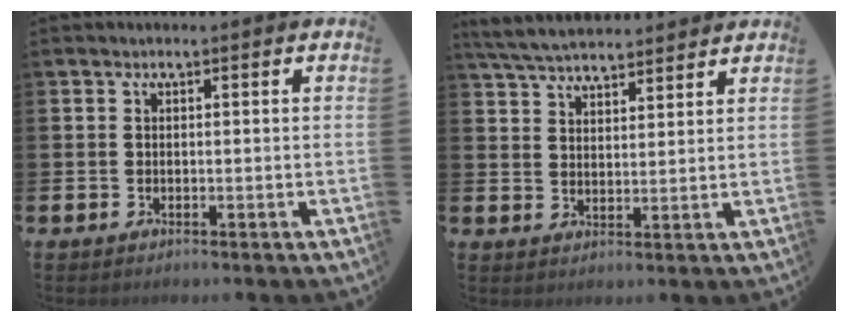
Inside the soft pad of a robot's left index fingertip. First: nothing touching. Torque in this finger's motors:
{"motor_torque": [1.00, -1.13, 0.59, 0.05]}